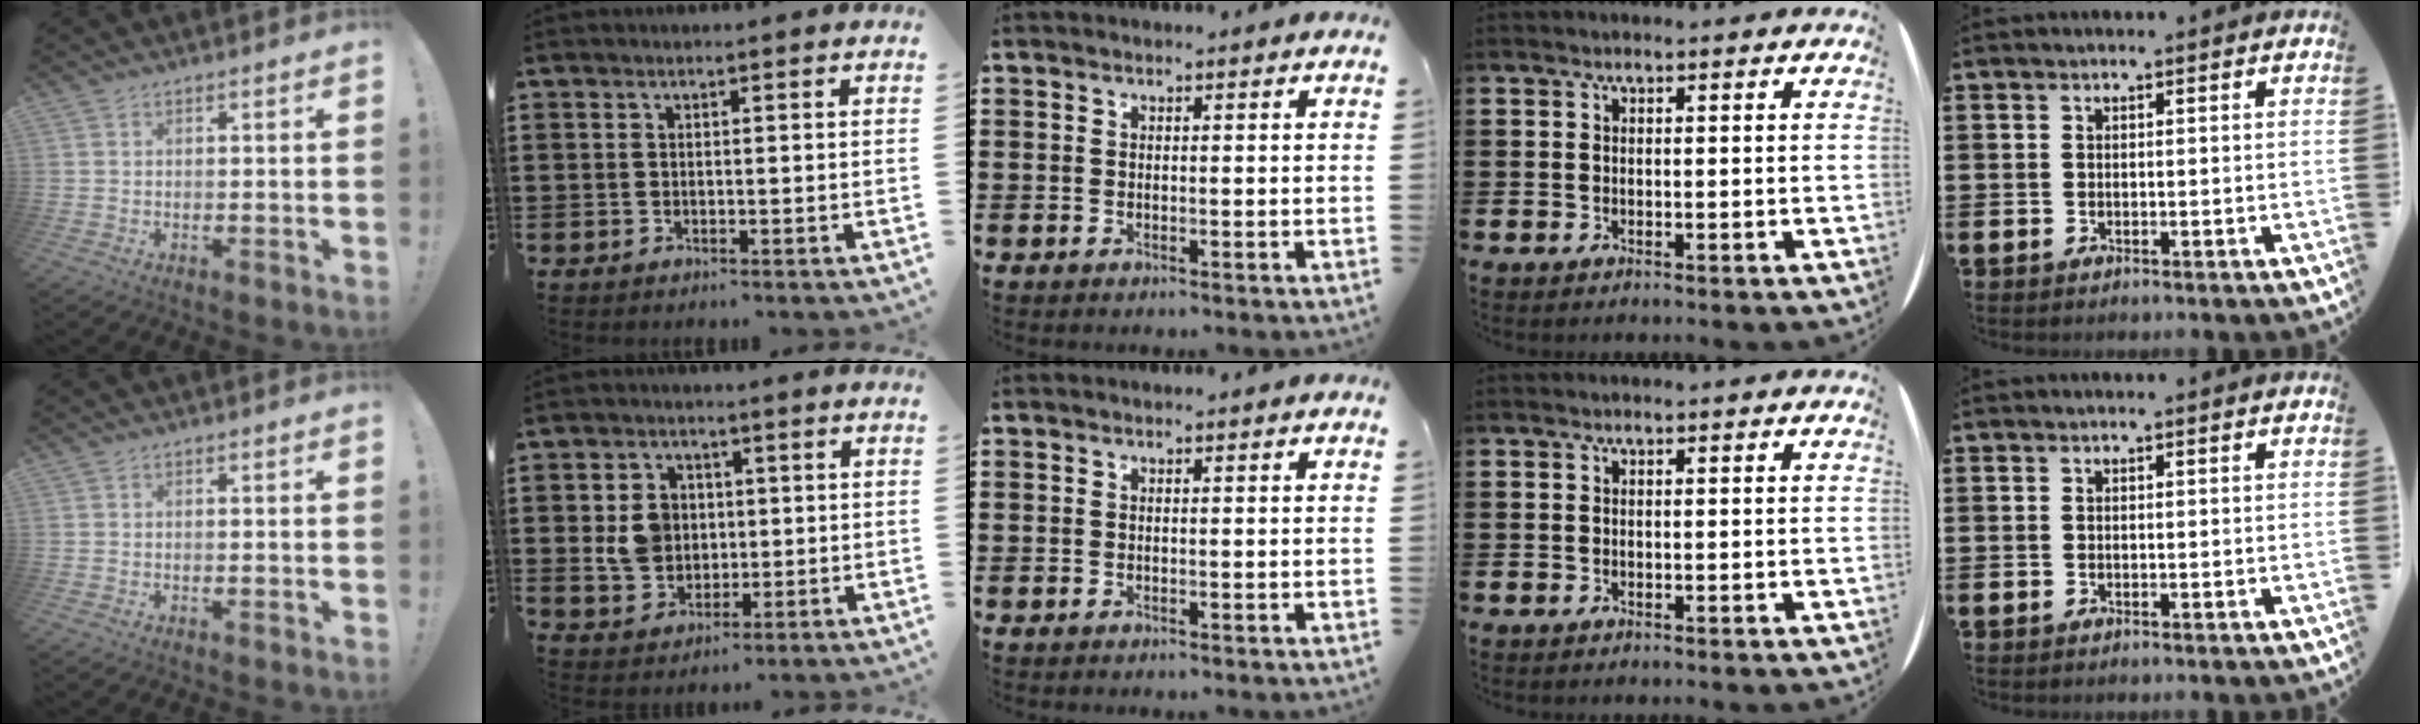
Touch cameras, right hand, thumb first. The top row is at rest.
{"index": {"total": 6.4, "force": [0.6, 5.2, 3.6], "torque": [-0.100, 0.011, 0.008]}}